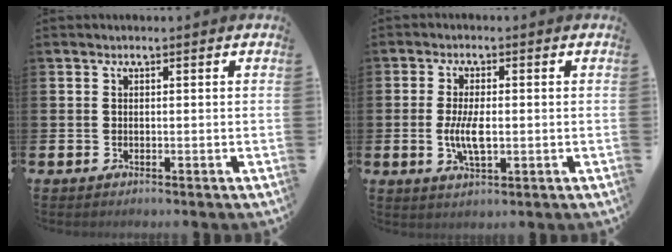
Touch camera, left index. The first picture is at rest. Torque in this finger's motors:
{"motor_torque": [1.00, -0.10, 0.60, 0.21]}